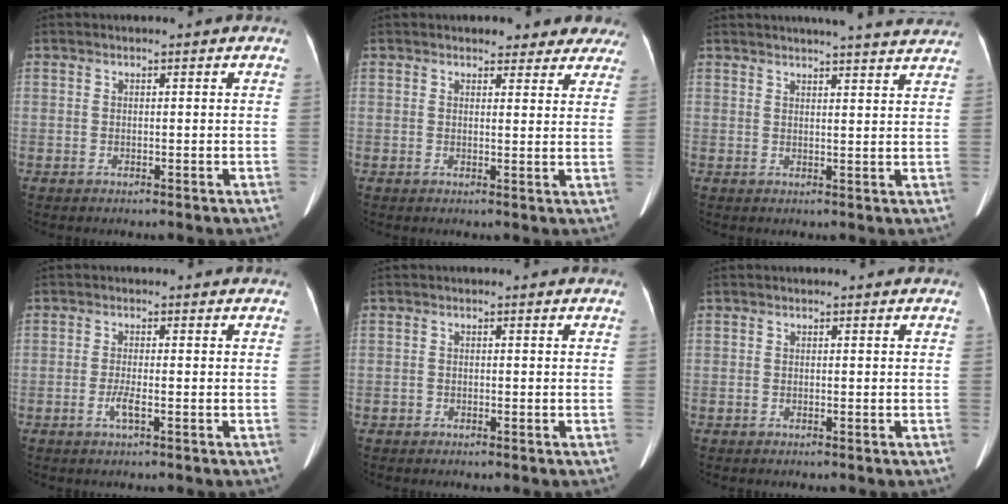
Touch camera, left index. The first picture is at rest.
{"total": 6.8, "force": [5.9, 2.8, 1.7], "torque": [0.009, -0.004, 0.052]}
{"total": 14.1, "force": [13.1, 1.2, 5.1], "torque": [-0.063, 0.004, 0.148]}
{"total": 2.1, "force": [-0.8, 0.2, 1.9], "torque": [-0.040, -0.002, -0.016]}
{"total": 0.8, "force": [-0.5, 0.7, 0.0], "torque": [-0.003, 0.003, -0.009]}
{"total": 0.0}